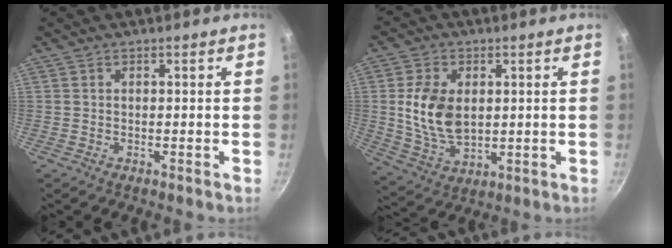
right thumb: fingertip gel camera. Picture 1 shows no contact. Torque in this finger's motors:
{"motor_torque": [0.52, 0.41, 0.90, -0.37, 0.04]}